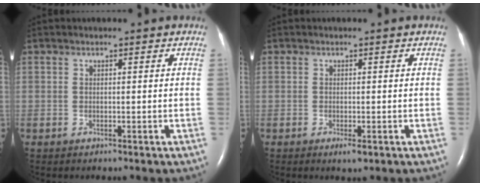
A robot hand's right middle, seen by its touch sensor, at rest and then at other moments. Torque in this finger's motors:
{"motor_torque": [0.39, -0.07, 0.19, 0.04]}